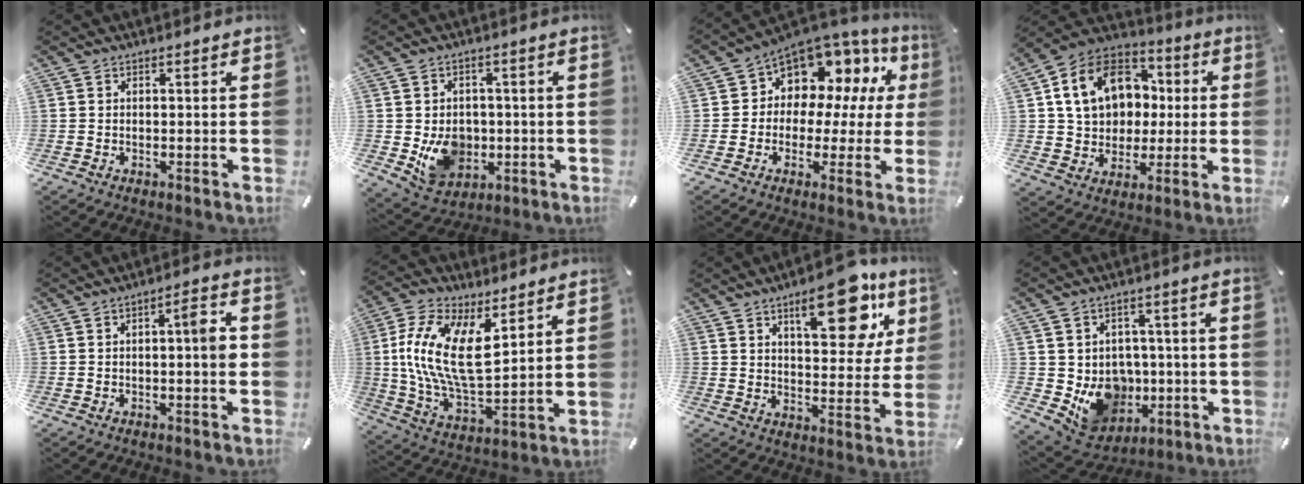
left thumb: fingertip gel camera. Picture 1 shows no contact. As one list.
[{"total": 9.6, "force": [-1.1, 8.5, 4.4], "torque": [-0.070, 0.008, -0.010]}, {"total": 9.0, "force": [4.4, 7.3, 2.8], "torque": [-0.058, -0.047, 0.086]}, {"total": 17.0, "force": [3.2, 14.0, 9.0], "torque": [-0.170, 0.004, 0.065]}, {"total": 5.1, "force": [-0.2, 0.9, 5.0], "torque": [-0.073, 0.002, -0.011]}, {"total": 15.9, "force": [5.4, 7.8, 12.8], "torque": [-0.285, -0.024, 0.097]}, {"total": 18.3, "force": [9.5, 8.2, 13.2], "torque": [-0.165, -0.047, 0.148]}, {"total": 10.6, "force": [-1.0, 10.0, 3.3], "torque": [-0.064, -0.018, 0.000]}]